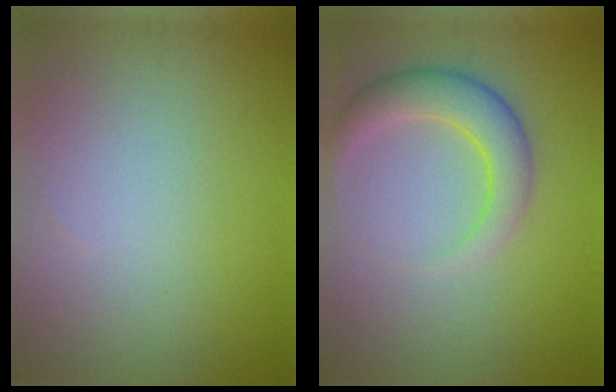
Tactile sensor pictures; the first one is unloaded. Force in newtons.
{"total": 4.1, "press": 4.1, "slide": 0.1}